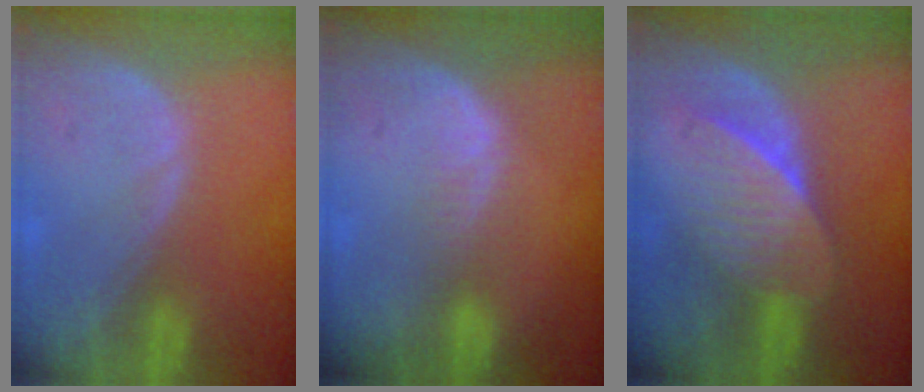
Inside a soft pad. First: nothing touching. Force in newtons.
{"total": 2.5, "press": 2.0, "slide": 1.6}
{"total": 7.4, "press": 6.6, "slide": 3.4}